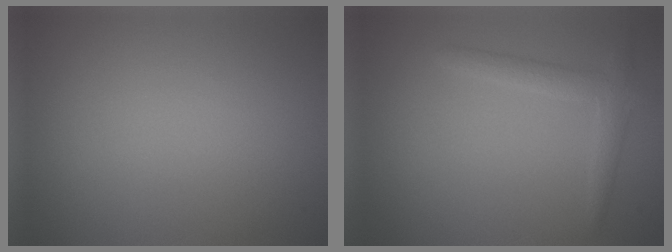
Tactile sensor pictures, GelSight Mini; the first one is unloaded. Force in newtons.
{"total": 2.2, "press": 2.2, "slide": 0.1}